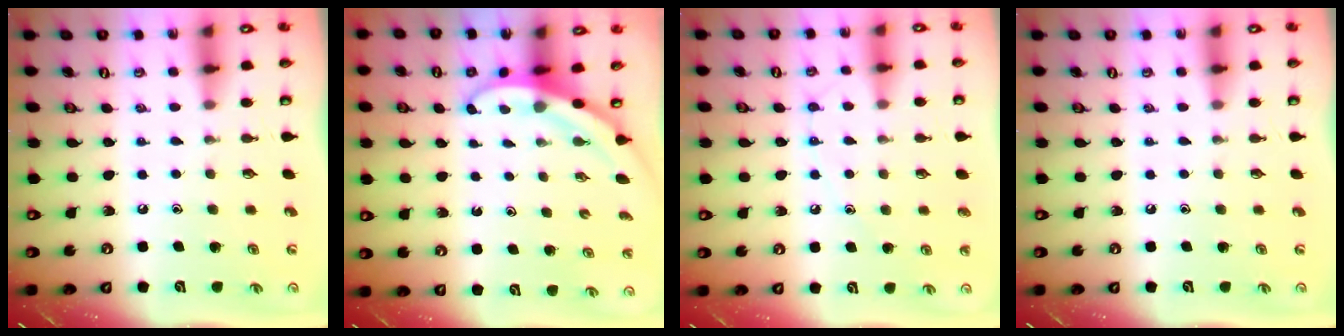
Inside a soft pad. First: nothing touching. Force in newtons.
{"total": 3.0, "press": 3.0, "slide": 0.2}
{"total": 7.9, "press": 7.9, "slide": 0.6}
{"total": 0.0}